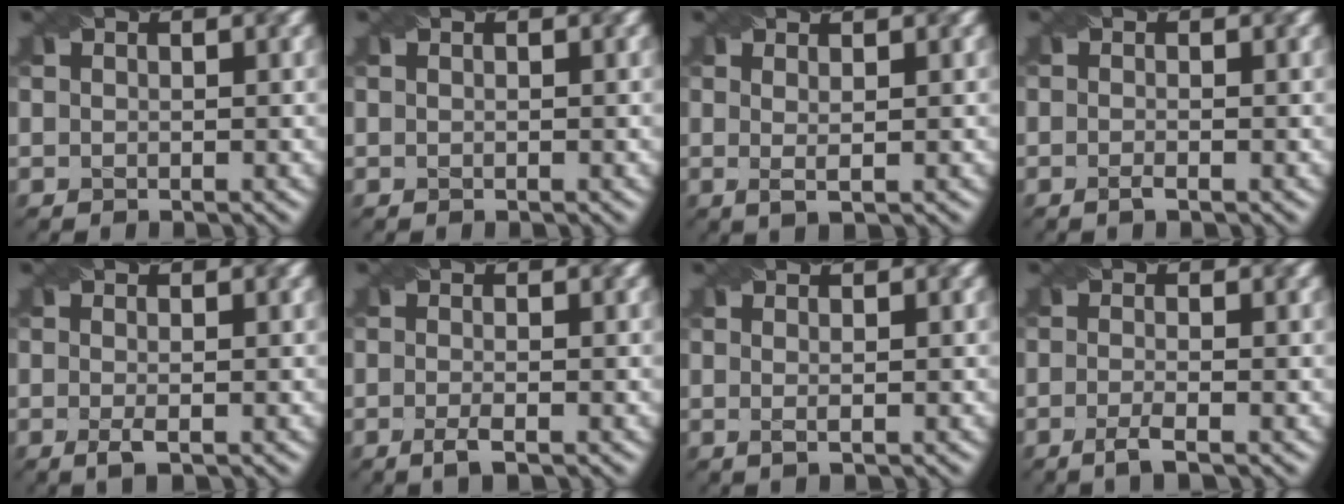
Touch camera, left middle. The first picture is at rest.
{"total": 0.0}
{"total": 1.6, "force": [0.3, 0.1, 1.6], "torque": [-0.024, -0.002, 0.003]}
{"total": 1.0, "force": [-0.7, -0.1, 0.8], "torque": [-0.017, 0.002, -0.016]}
{"total": 1.5, "force": [-0.5, 0.2, 1.4], "torque": [-0.029, -0.001, -0.012]}
{"total": 1.8, "force": [-0.9, 0.2, 1.5], "torque": [-0.034, -0.001, -0.020]}
{"total": 1.0, "force": [0.1, -0.1, 1.0], "torque": [-0.014, -0.001, -0.003]}
{"total": 2.1, "force": [-1.3, 0.1, 1.6], "torque": [-0.037, -0.002, -0.026]}